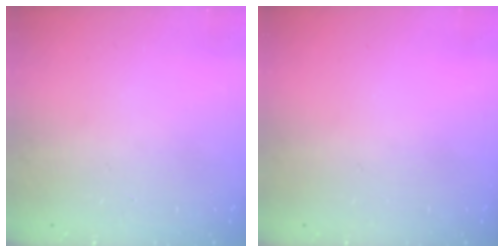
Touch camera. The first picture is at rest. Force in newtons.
{"total": 0.0}